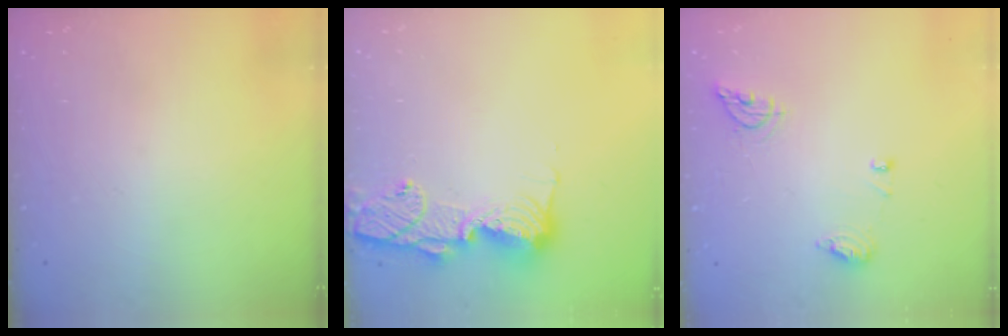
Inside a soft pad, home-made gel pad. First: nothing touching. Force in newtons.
{"total": 14.3, "press": 14.2, "slide": 1.3}
{"total": 8.0, "press": 8.0, "slide": 0.9}